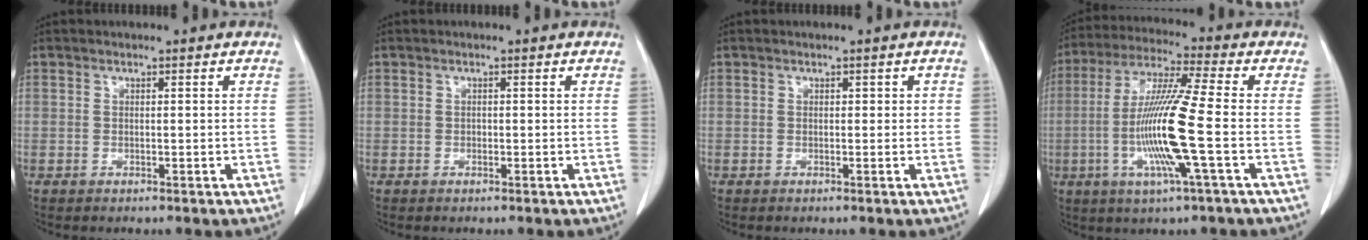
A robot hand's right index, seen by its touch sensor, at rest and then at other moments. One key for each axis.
{"total": 0.0}
{"total": 1.0, "fx": 0.1, "fy": 0.8, "fz": 0.7, "tx": -0.007, "ty": 0.010, "tz": 0.003}
{"total": 13.9, "fx": -2.8, "fy": -0.7, "fz": 13.6, "tx": -0.276, "ty": -0.011, "tz": -0.064}